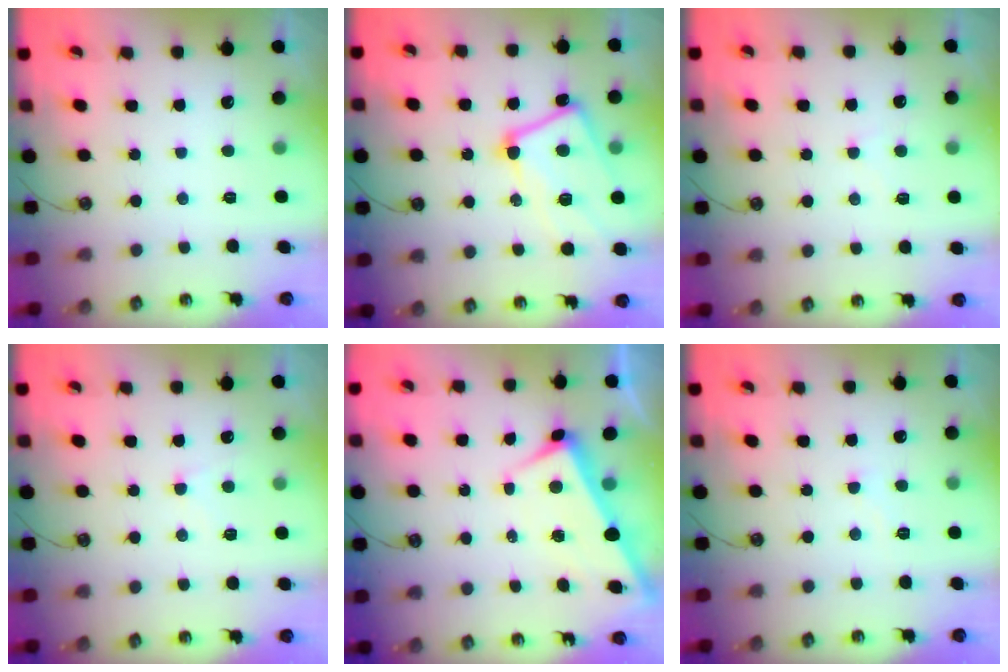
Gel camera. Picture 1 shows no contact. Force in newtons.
{"total": 10.5, "press": 10.3, "slide": 1.8}
{"total": 1.9, "press": 1.8, "slide": 0.3}
{"total": 1.2, "press": 1.1, "slide": 0.6}
{"total": 2.8, "press": 2.8, "slide": 0.6}
{"total": 5.0, "press": 5.0, "slide": 0.4}